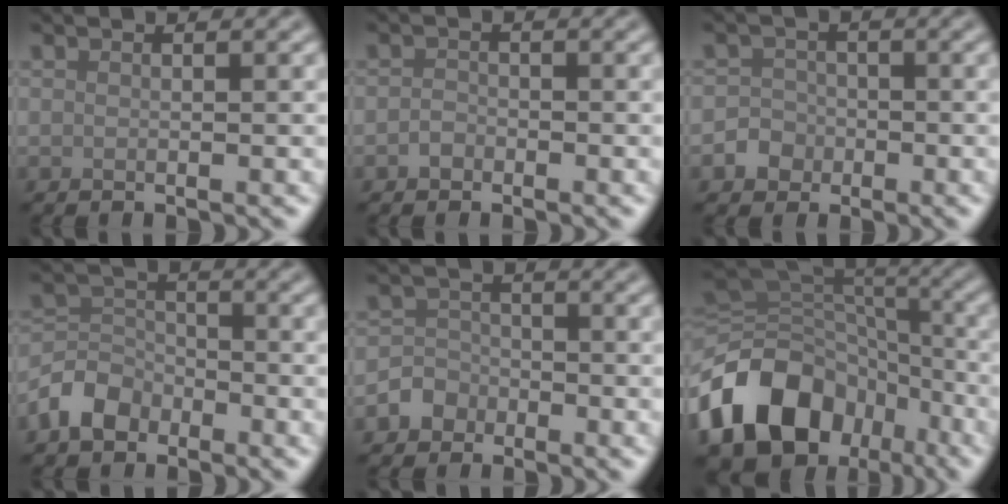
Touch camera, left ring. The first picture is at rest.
{"total": 1.1, "force": [-0.6, 0.8, 0.3], "torque": [-0.003, 0.004, -0.015]}
{"total": 2.7, "force": [-1.2, 2.4, 0.3], "torque": [0.021, 0.003, -0.029]}
{"total": 3.6, "force": [-2.3, 2.5, 1.1], "torque": [-0.022, 0.005, -0.057]}
{"total": 2.4, "force": [-1.5, 1.9, 0.2], "torque": [0.019, 0.010, -0.037]}
{"total": 14.3, "force": [-6.1, 10.5, 7.6], "torque": [-0.161, -0.004, -0.108]}